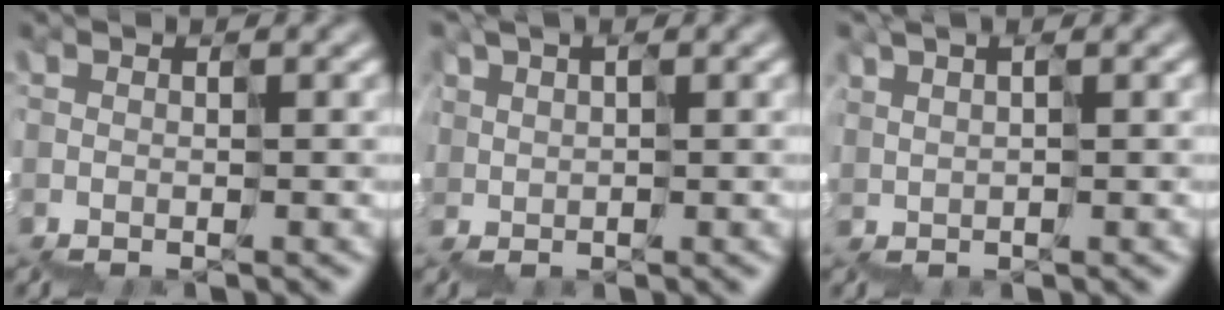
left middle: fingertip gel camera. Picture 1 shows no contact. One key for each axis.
{"total": 6.4, "fx": 1.7, "fy": 4.1, "fz": 4.5, "tx": -0.078, "ty": 0.013, "tz": 0.038}
{"total": 3.0, "fx": 1.2, "fy": 1.4, "fz": 2.4, "tx": -0.010, "ty": 0.023, "tz": 0.024}